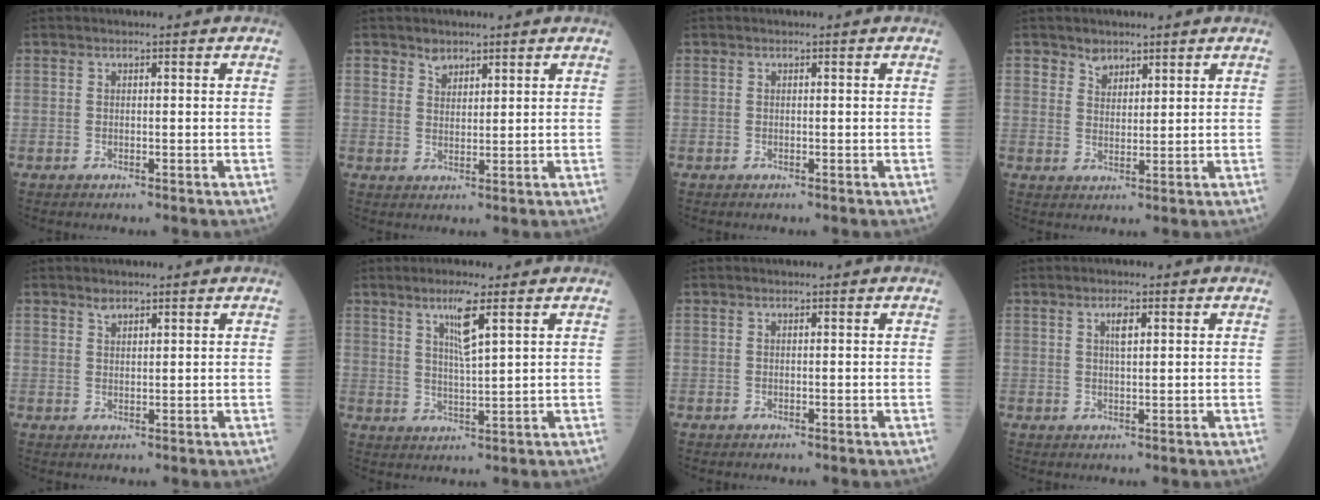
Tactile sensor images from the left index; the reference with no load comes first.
{"total": 2.3, "force": [1.8, 1.4, 0.5], "torque": [-0.010, -0.001, 0.033]}
{"total": 0.0}
{"total": 2.7, "force": [2.1, 1.8, 0.3], "torque": [-0.007, -0.002, 0.037]}
{"total": 1.5, "force": [1.2, 0.6, 0.5], "torque": [-0.014, 0.002, 0.024]}
{"total": 5.2, "force": [2.8, 0.2, 4.3], "torque": [-0.084, -0.005, 0.055]}
{"total": 0.0}
{"total": 2.1, "force": [0.9, 0.5, 1.8], "torque": [-0.037, -0.001, 0.017]}